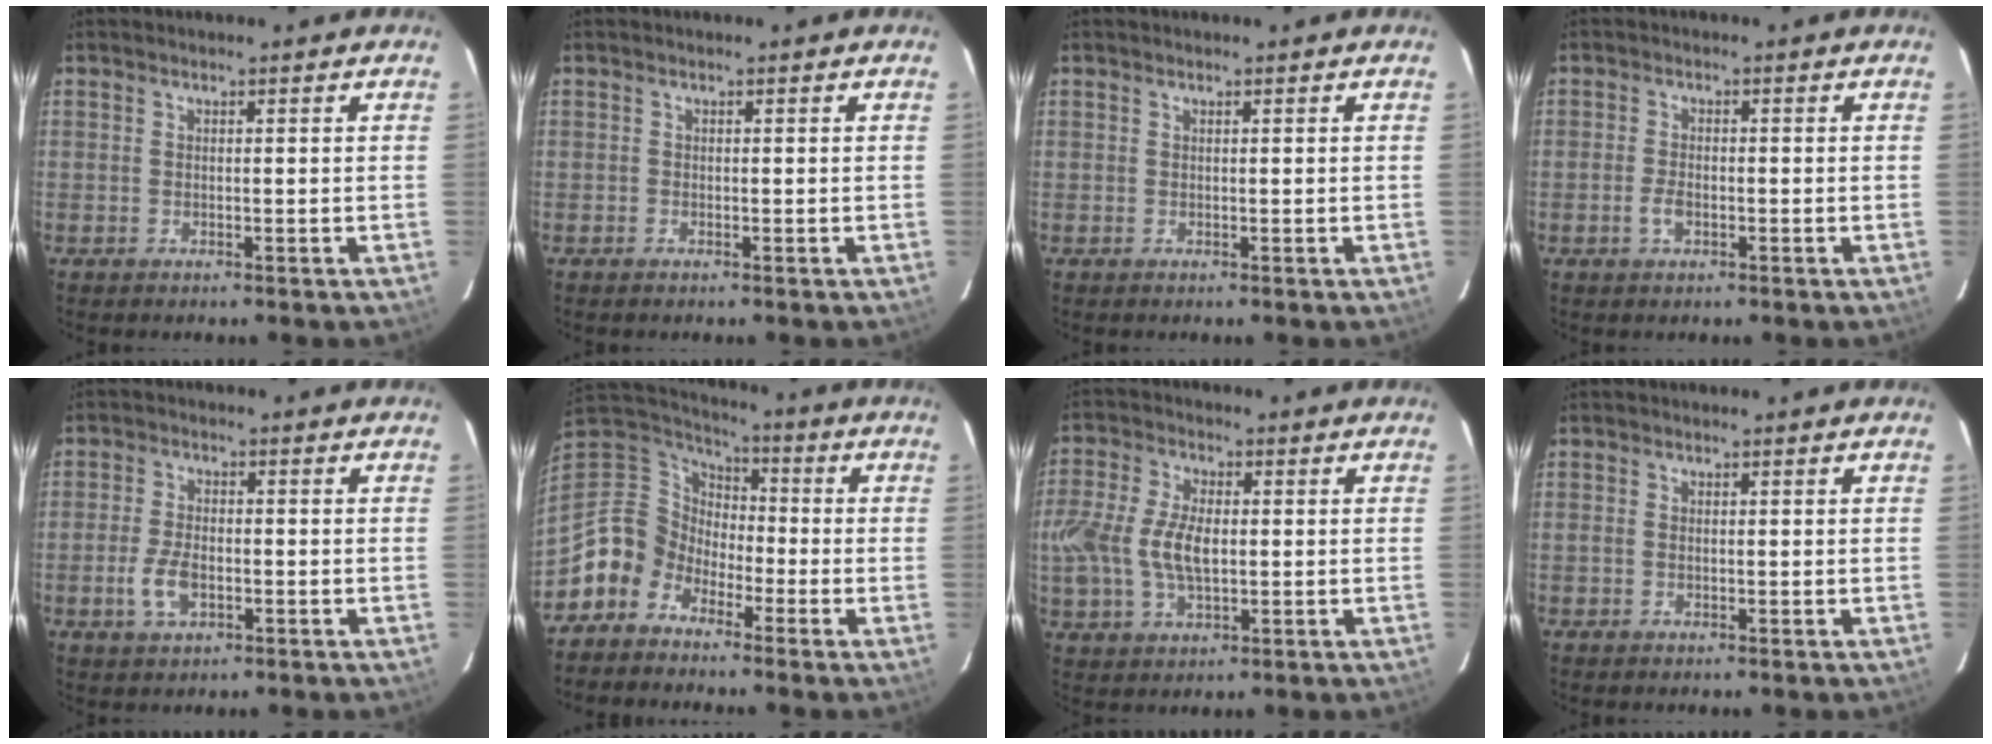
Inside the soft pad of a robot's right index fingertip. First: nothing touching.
{"total": 0.0}
{"total": 0.0}
{"total": 2.6, "force": [-1.1, 1.4, 2.0], "torque": [-0.044, 0.000, -0.021]}
{"total": 5.7, "force": [-1.9, 3.1, 4.4], "torque": [-0.099, -0.003, -0.034]}
{"total": 9.5, "force": [-5.5, 7.5, 1.7], "torque": [-0.048, 0.038, -0.124]}
{"total": 12.9, "force": [-0.6, 7.2, 10.7], "torque": [-0.227, 0.001, -0.012]}
{"total": 0.6, "force": [0.0, 0.4, 0.5], "torque": [-0.012, 0.000, -0.003]}